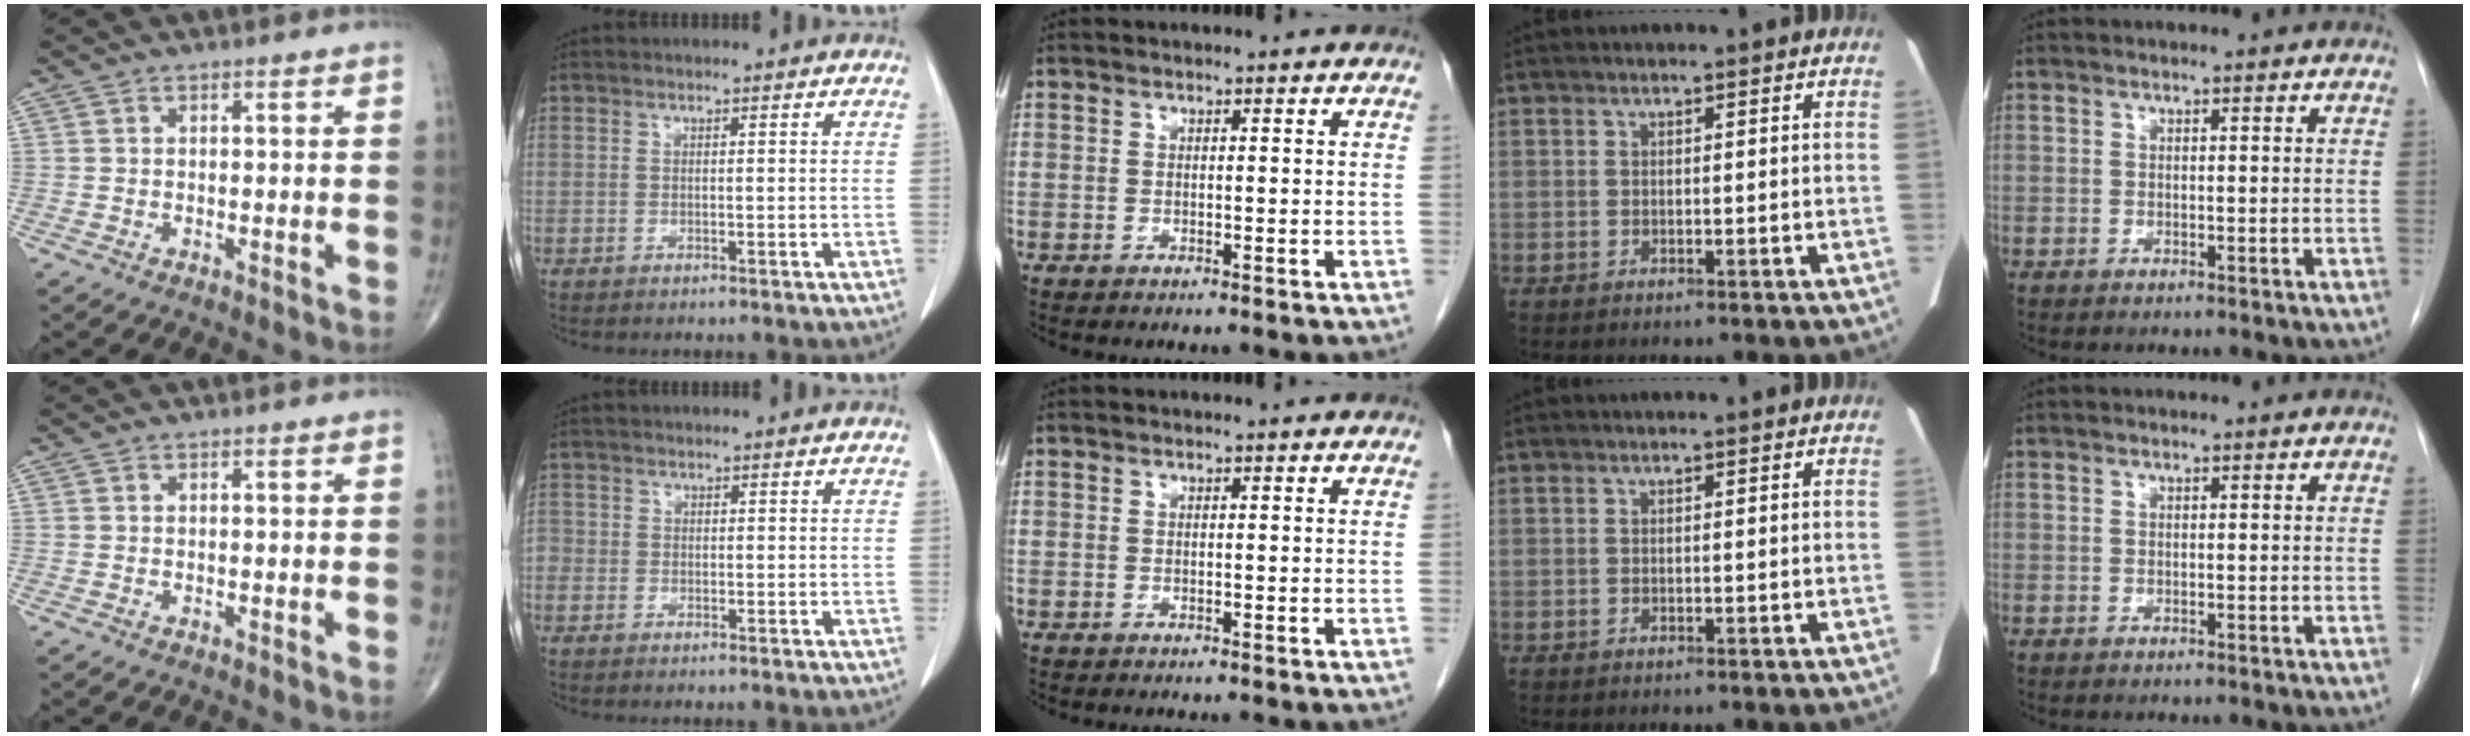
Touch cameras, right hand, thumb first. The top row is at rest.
{"index": {"total": 1.8, "force": [-0.6, 1.6, 0.4], "torque": [-0.005, 0.004, -0.017]}}